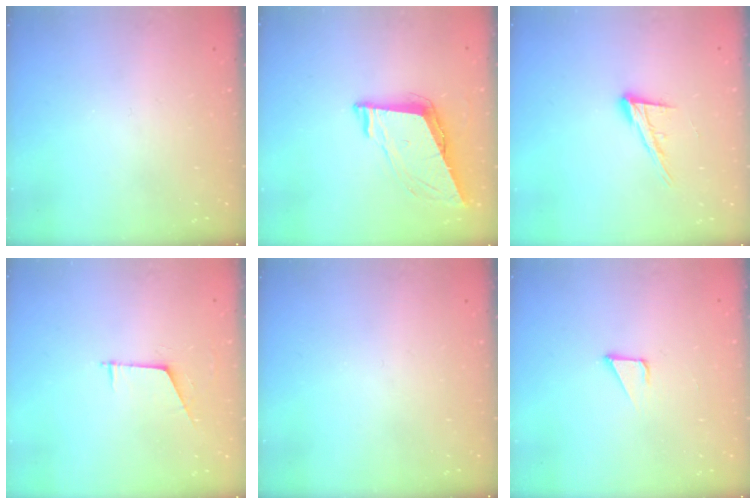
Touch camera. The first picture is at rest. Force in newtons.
{"total": 9.0, "press": 8.6, "slide": 2.9}
{"total": 12.3, "press": 12.0, "slide": 2.5}
{"total": 5.7, "press": 5.7, "slide": 0.3}
{"total": 0.0}
{"total": 2.1, "press": 2.1, "slide": 0.1}